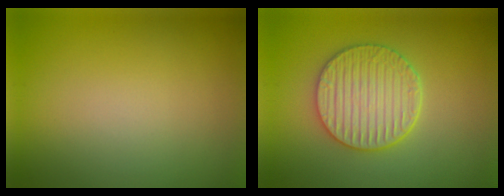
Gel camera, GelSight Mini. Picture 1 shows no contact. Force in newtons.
{"total": 5.1, "press": 4.3, "slide": 2.8}